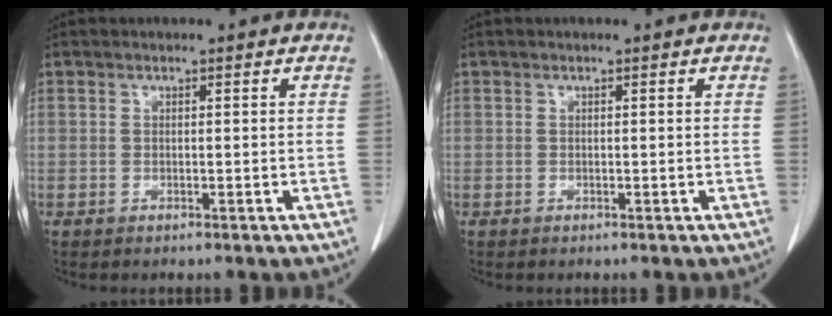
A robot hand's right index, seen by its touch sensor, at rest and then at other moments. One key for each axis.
{"total": 0.0}